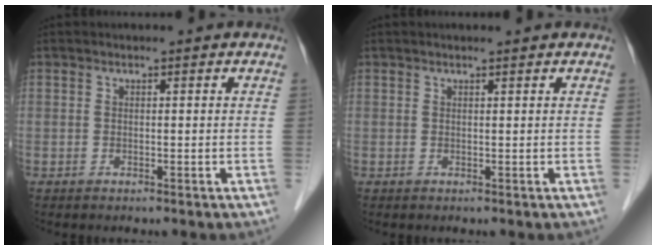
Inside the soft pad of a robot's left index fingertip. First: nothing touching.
{"total": 1.0, "force": [0.8, -0.1, 0.6], "torque": [-0.010, 0.006, 0.015]}